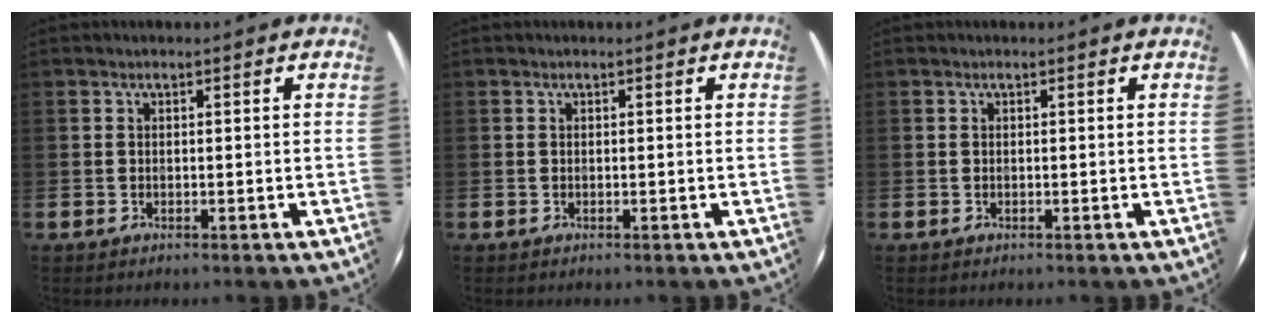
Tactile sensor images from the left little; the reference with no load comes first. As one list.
[{"total": 0.0}, {"total": 0.0}]